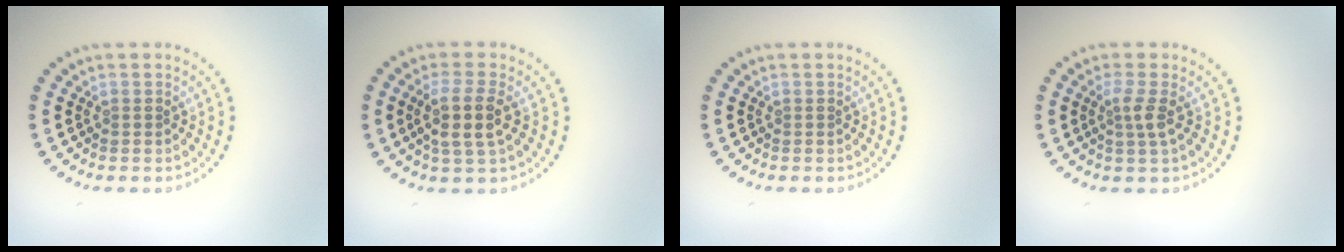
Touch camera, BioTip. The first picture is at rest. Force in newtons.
{"total": 3.2, "press": 2.9, "slide": 1.5}
{"total": 0.0}
{"total": 1.8, "press": 1.4, "slide": 1.2}